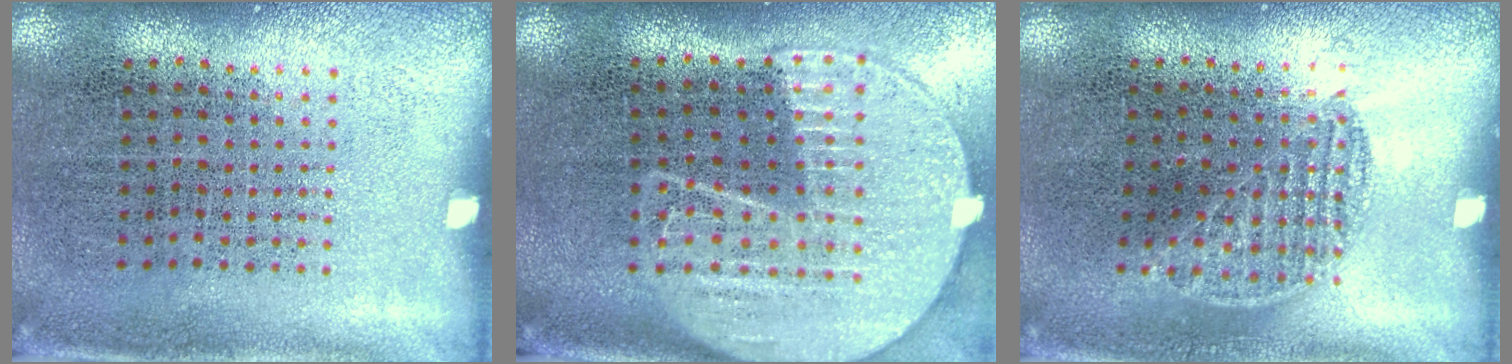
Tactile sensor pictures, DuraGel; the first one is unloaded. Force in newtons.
{"total": 2.1, "press": 1.9, "slide": 1.0}
{"total": 0.8, "press": 0.7, "slide": 0.4}